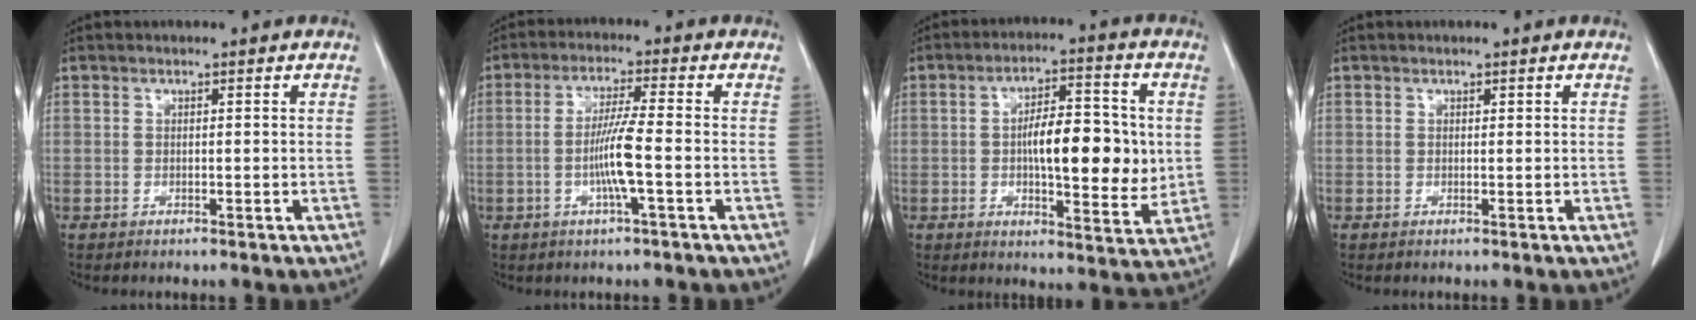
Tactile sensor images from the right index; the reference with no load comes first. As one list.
[{"total": 6.3, "force": [-1.6, -0.5, 6.1], "torque": [-0.121, 0.000, -0.031]}, {"total": 12.5, "force": [0.1, 4.0, 11.8], "torque": [-0.185, 0.006, 0.001]}, {"total": 0.0}]